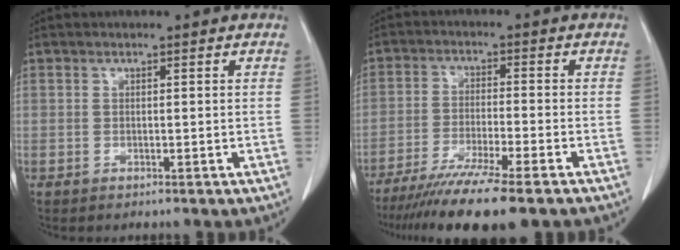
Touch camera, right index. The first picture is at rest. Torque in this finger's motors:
{"motor_torque": [1.36, -0.78, 0.79, 0.21]}